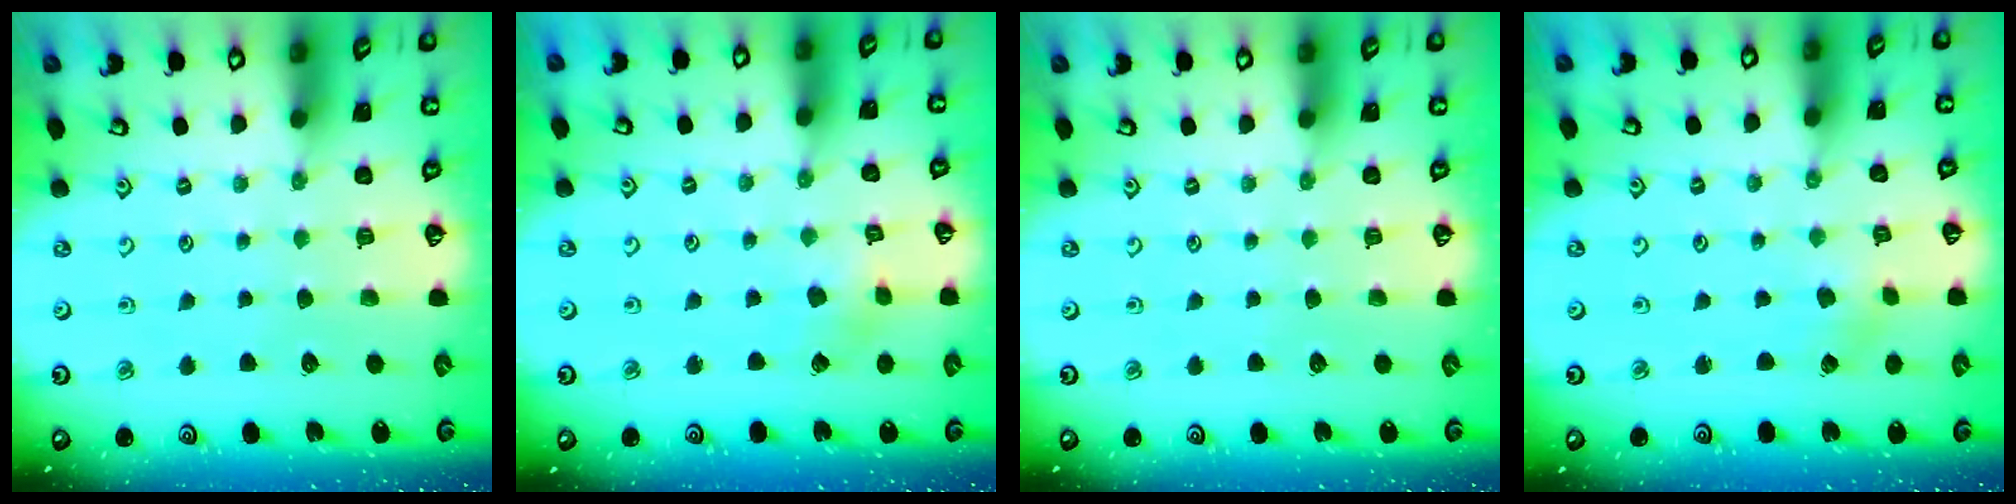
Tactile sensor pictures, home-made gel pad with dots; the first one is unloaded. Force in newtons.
{"total": 3.2, "press": 3.2, "slide": 0.2}
{"total": 0.0}
{"total": 0.6, "press": 0.6, "slide": 0.1}